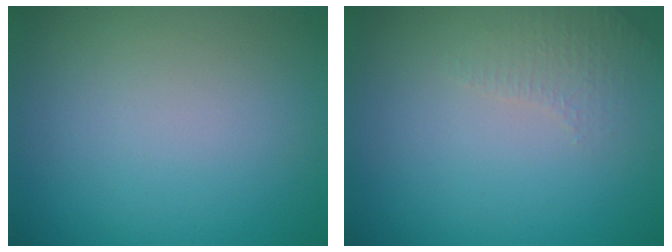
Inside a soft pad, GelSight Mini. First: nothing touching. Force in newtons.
{"total": 1.6, "press": 1.6, "slide": 0.4}